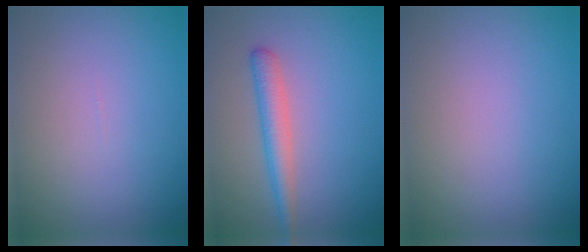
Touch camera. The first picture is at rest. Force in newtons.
{"total": 2.8, "press": 2.8, "slide": 0.1}
{"total": 0.0}